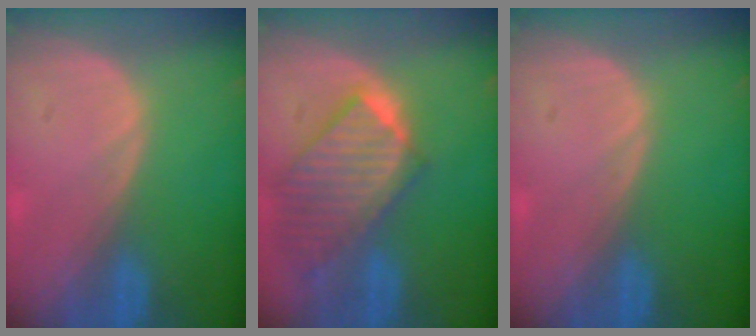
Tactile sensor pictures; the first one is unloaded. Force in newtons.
{"total": 9.8, "press": 8.6, "slide": 4.6}
{"total": 0.0}